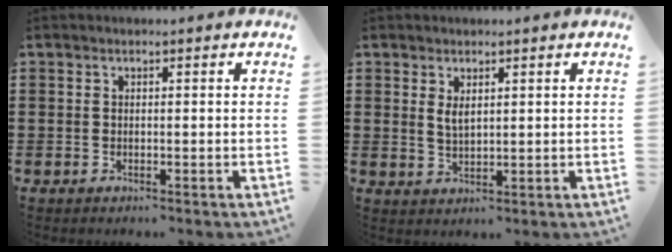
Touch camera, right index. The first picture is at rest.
{"total": 2.2, "force": [1.1, 0.8, 1.7], "torque": [-0.036, 0.000, 0.020]}